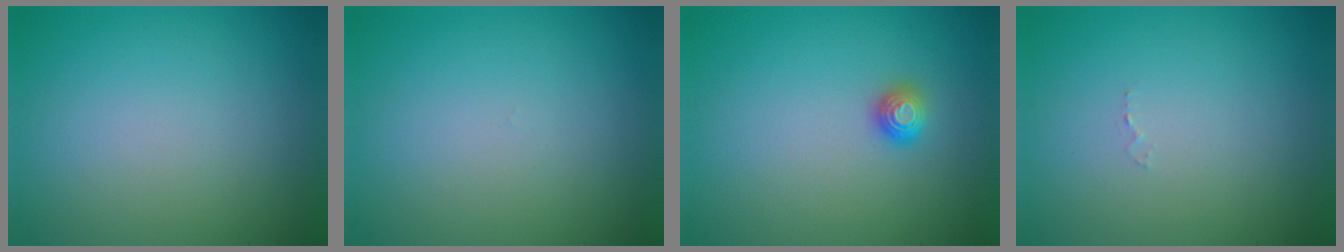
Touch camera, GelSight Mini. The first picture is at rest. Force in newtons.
{"total": 0.0}
{"total": 1.2, "press": 1.1, "slide": 0.4}
{"total": 0.5, "press": 0.5, "slide": 0.1}